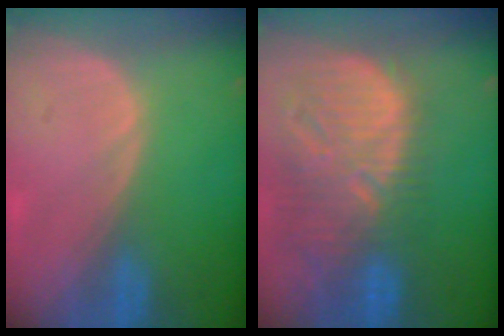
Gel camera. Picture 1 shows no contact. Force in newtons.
{"total": 13.3, "press": 11.4, "slide": 6.8}